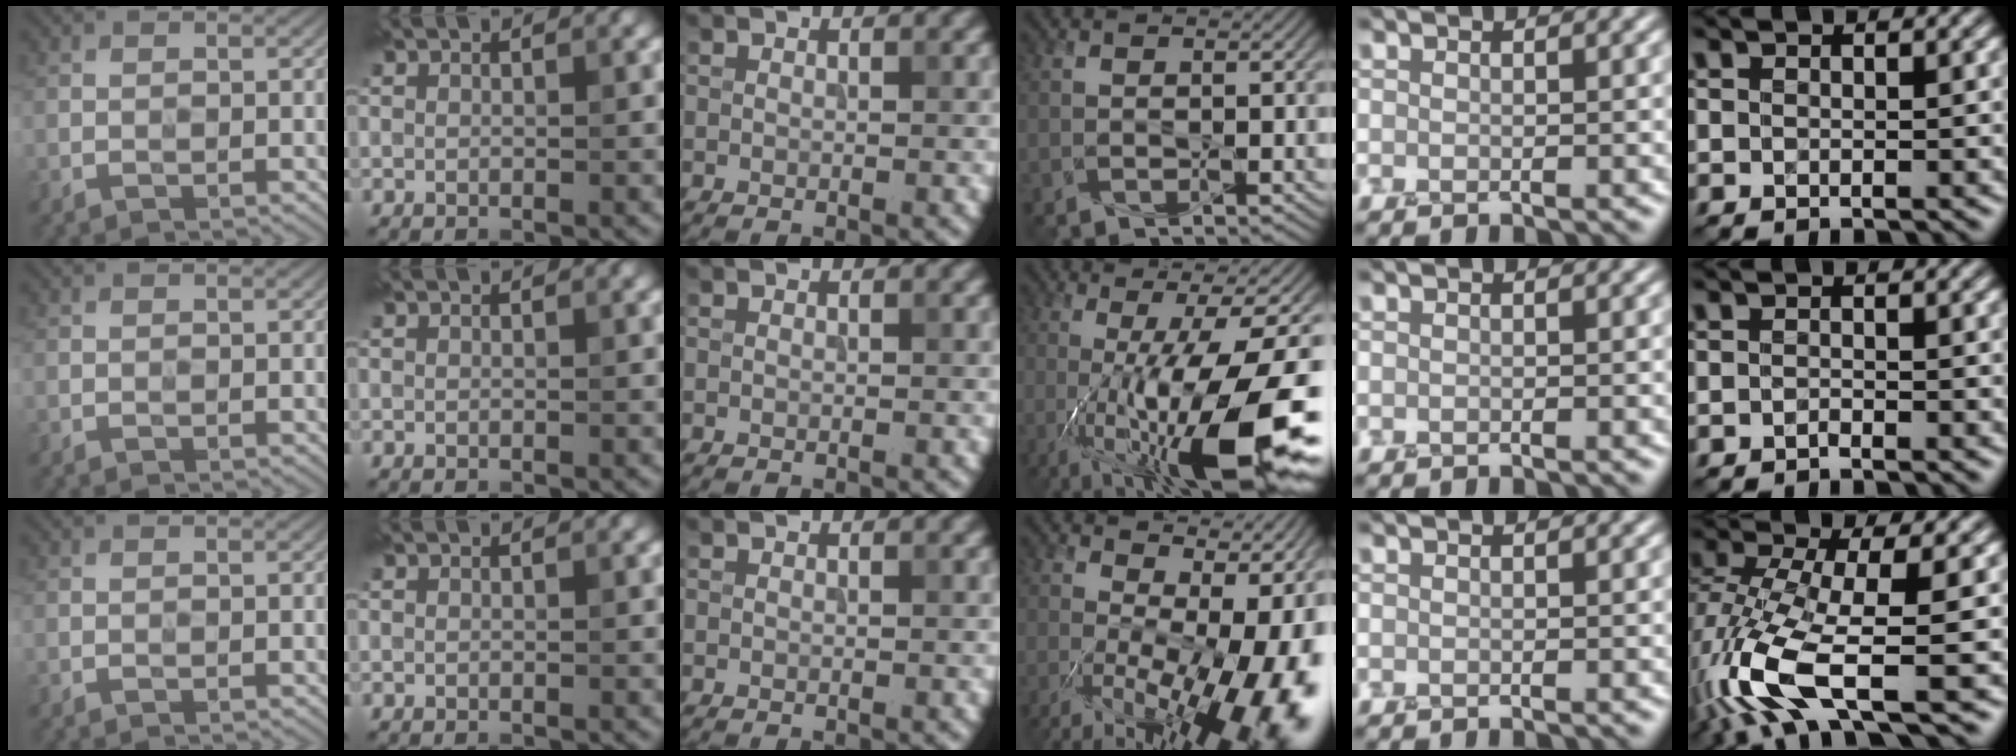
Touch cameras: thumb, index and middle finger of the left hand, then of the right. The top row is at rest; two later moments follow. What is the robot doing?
{"motion": "press", "object": "grip strengthener"}